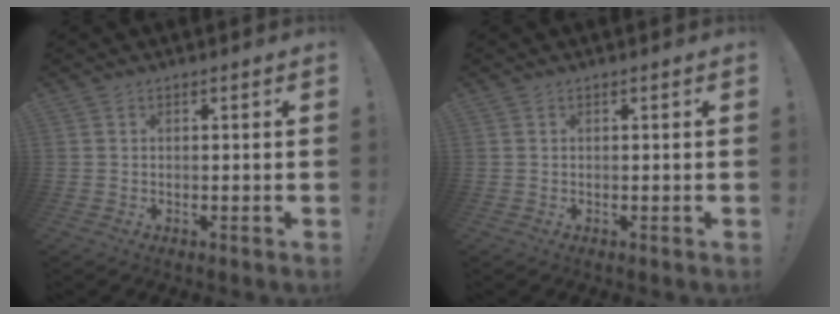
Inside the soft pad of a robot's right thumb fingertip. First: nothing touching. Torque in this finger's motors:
{"motor_torque": [0.00, 0.00, 0.01, 0.01, 0.00]}